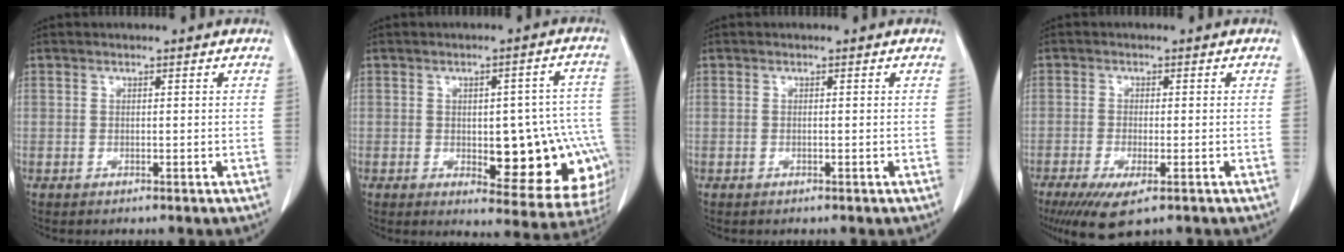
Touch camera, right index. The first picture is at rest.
{"total": 16.3, "force": [-3.3, 6.6, 14.6], "torque": [-0.109, 0.027, -0.021]}
{"total": 0.0}
{"total": 6.4, "force": [-3.8, 1.5, 4.9], "torque": [-0.089, -0.018, -0.060]}